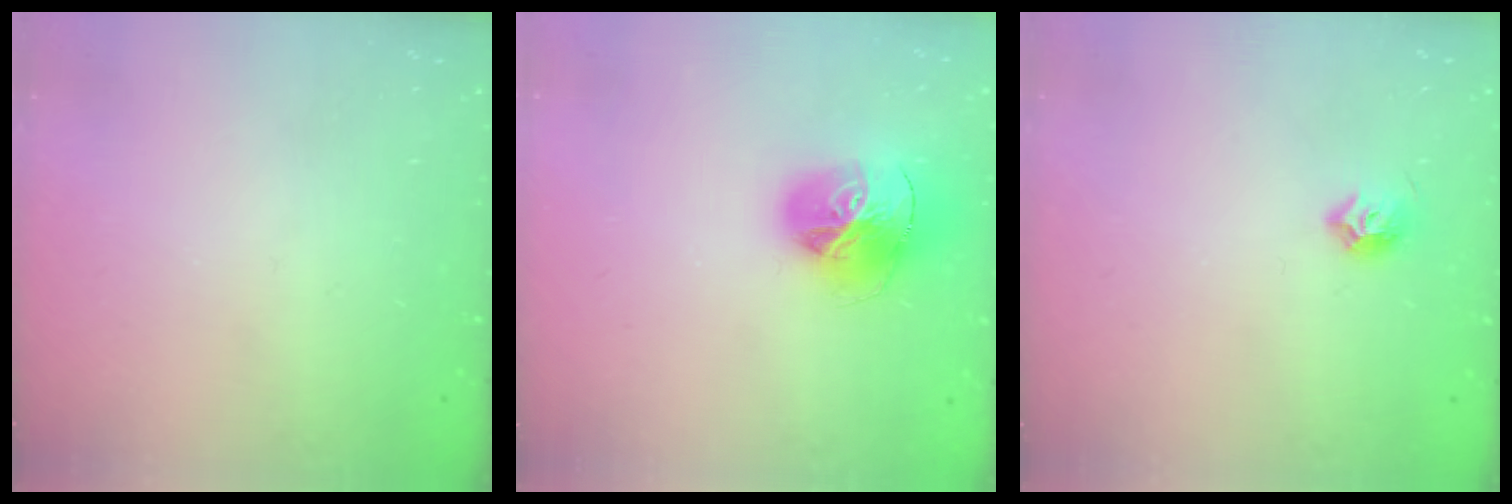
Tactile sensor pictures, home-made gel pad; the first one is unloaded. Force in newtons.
{"total": 18.4, "press": 18.3, "slide": 2.2}
{"total": 6.8, "press": 6.7, "slide": 0.8}